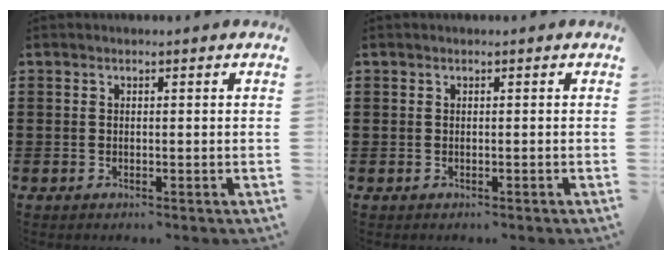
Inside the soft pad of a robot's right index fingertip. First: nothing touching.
{"total": 0.0}